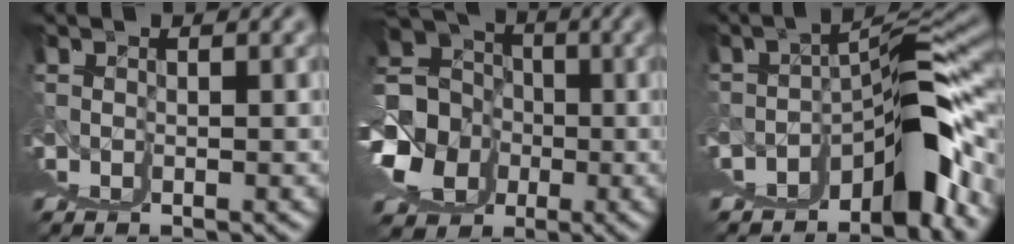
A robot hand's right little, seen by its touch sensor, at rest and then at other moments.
{"total": 7.5, "force": [0.9, 4.2, 6.2], "torque": [-0.085, -0.014, 0.034]}
{"total": 7.8, "force": [-0.2, 0.3, 7.8], "torque": [-0.078, 0.033, 0.000]}